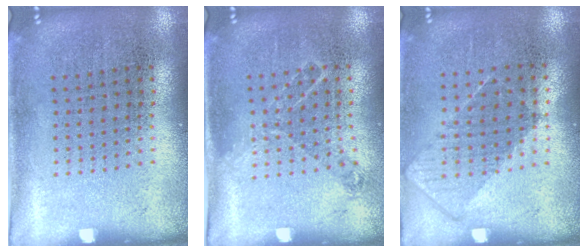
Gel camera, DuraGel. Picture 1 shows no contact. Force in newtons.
{"total": 0.9, "press": 0.8, "slide": 0.2}
{"total": 0.9, "press": 0.7, "slide": 0.5}